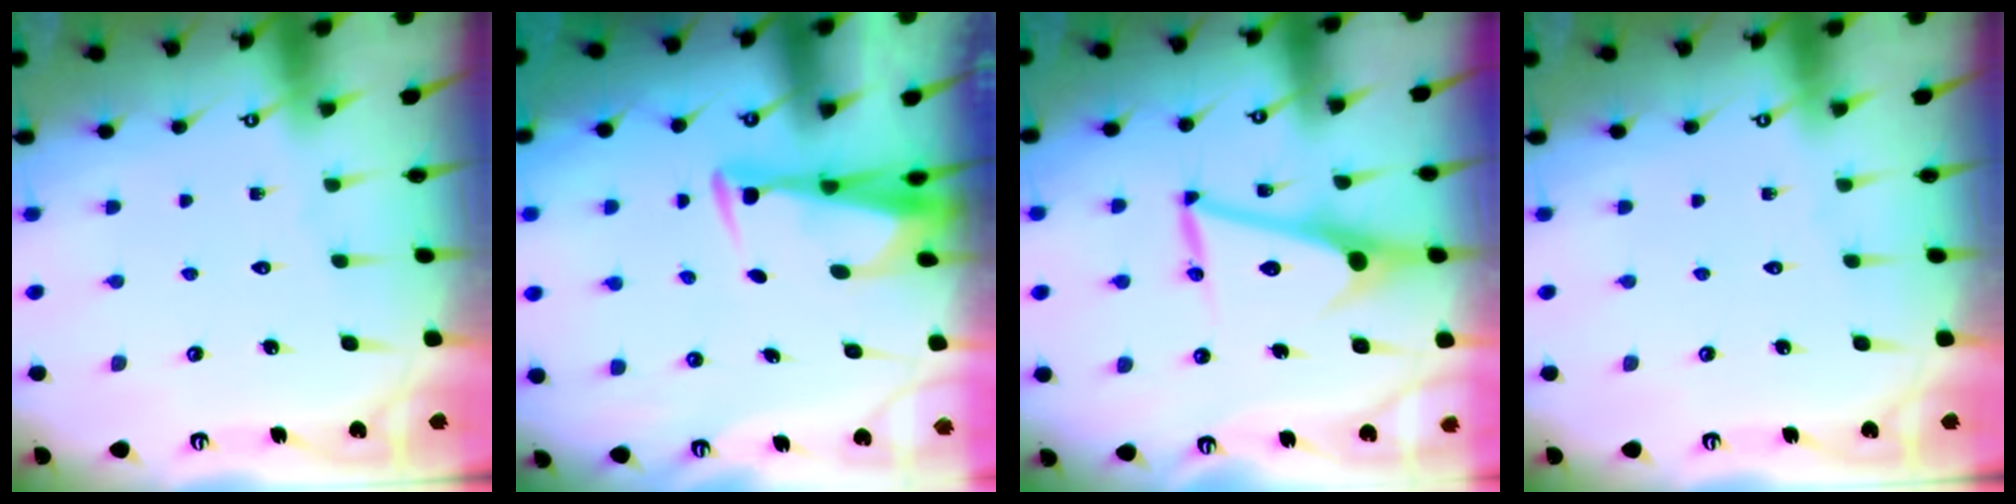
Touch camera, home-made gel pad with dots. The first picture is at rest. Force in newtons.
{"total": 3.5, "press": 3.4, "slide": 0.9}
{"total": 12.8, "press": 12.8, "slide": 0.5}
{"total": 0.0}